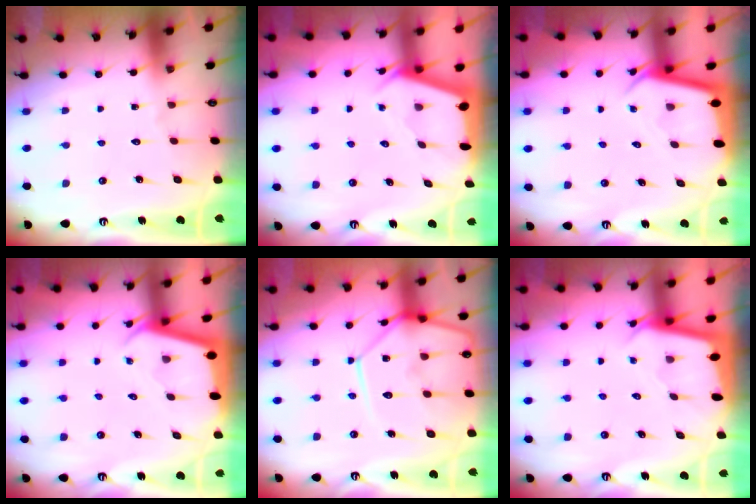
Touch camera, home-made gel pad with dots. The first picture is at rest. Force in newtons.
{"total": 2.4, "press": 2.4, "slide": 0.3}
{"total": 2.7, "press": 2.7, "slide": 0.2}
{"total": 2.3, "press": 2.3, "slide": 0.4}
{"total": 15.1, "press": 15.0, "slide": 1.3}
{"total": 1.9, "press": 1.9, "slide": 0.1}